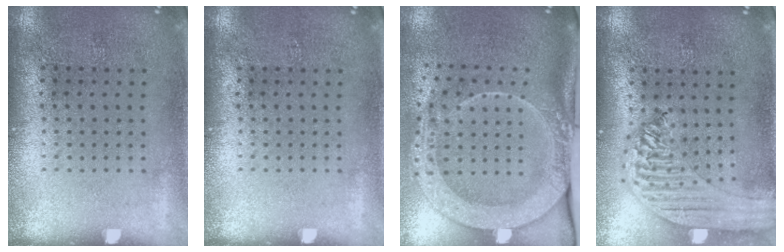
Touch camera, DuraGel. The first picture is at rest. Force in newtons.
{"total": 0.0}
{"total": 2.9, "press": 2.1, "slide": 2.0}
{"total": 2.0, "press": 1.9, "slide": 0.7}